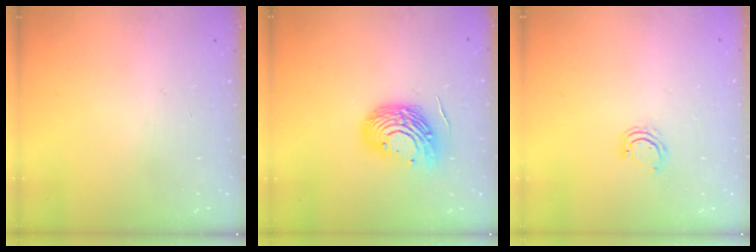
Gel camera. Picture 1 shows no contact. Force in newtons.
{"total": 12.6, "press": 12.5, "slide": 1.7}
{"total": 2.7, "press": 2.7, "slide": 0.2}